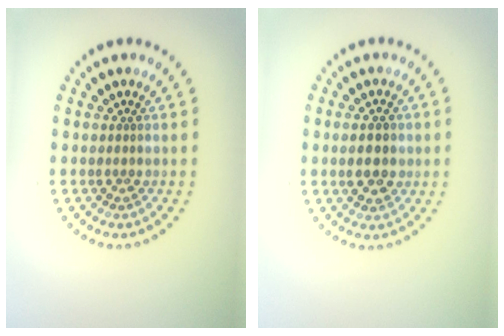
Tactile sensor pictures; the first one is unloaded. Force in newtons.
{"total": 3.6, "press": 3.6, "slide": 0.1}